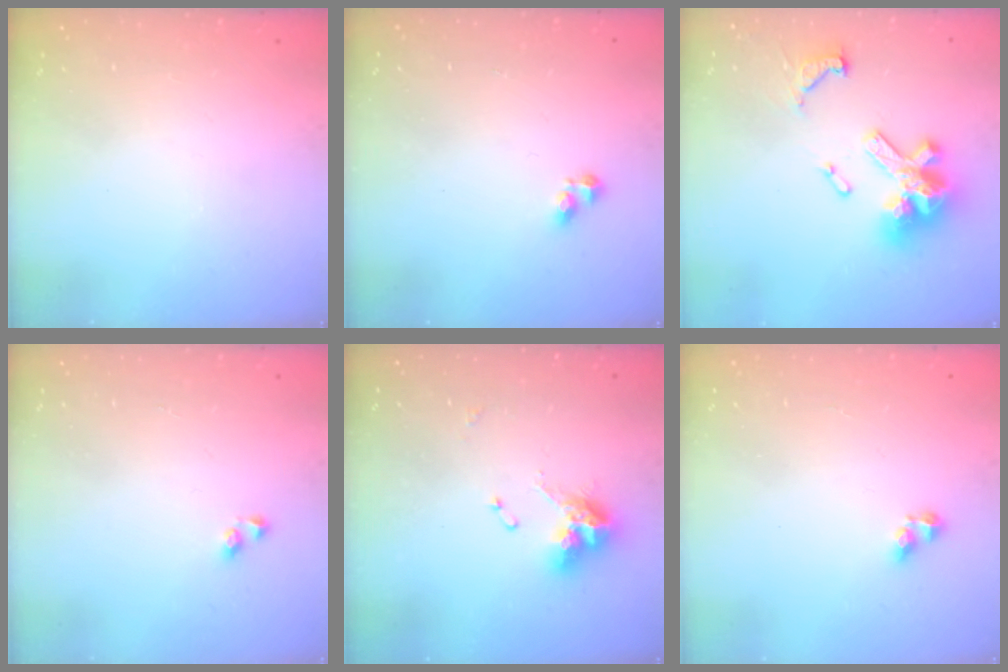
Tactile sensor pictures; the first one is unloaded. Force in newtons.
{"total": 3.2, "press": 3.1, "slide": 0.4}
{"total": 15.0, "press": 15.0, "slide": 0.8}
{"total": 2.4, "press": 2.0, "slide": 1.3}
{"total": 11.3, "press": 11.2, "slide": 1.0}
{"total": 2.9, "press": 2.6, "slide": 1.1}